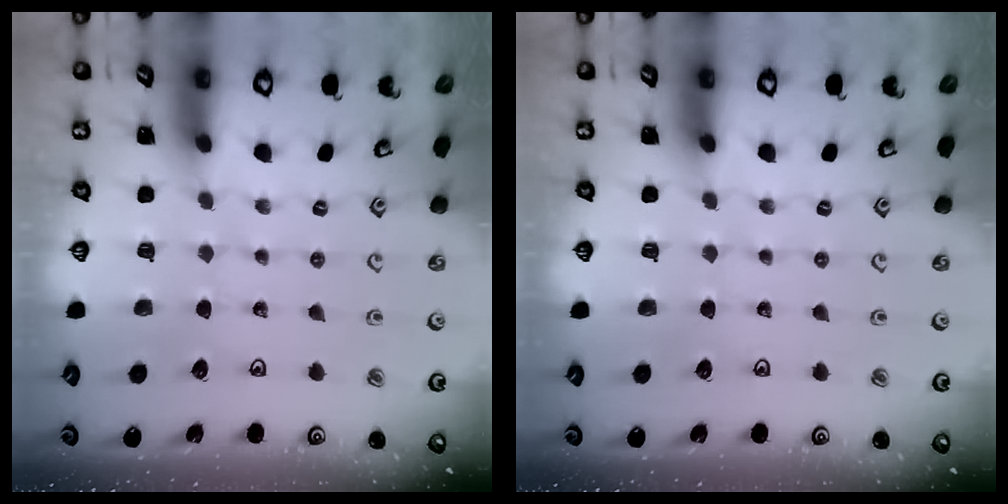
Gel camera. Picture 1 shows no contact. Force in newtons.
{"total": 0.0}